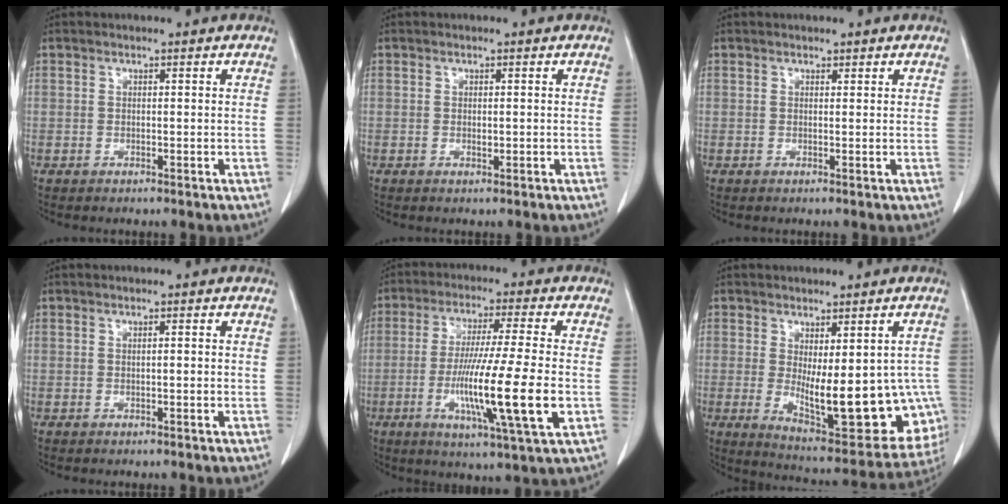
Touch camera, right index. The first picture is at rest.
{"total": 0.6, "force": [0.0, 0.3, 0.5], "torque": [-0.010, -0.002, 0.002]}
{"total": 0.6, "force": [0.5, 0.4, 0.1], "torque": [0.002, 0.000, 0.005]}
{"total": 1.0, "force": [0.1, 0.1, 1.0], "torque": [-0.019, 0.002, 0.001]}
{"total": 15.6, "force": [-3.3, -0.3, 15.2], "torque": [-0.277, -0.025, -0.061]}
{"total": 18.7, "force": [-3.4, 7.0, 17.1], "torque": [-0.169, -0.014, -0.023]}